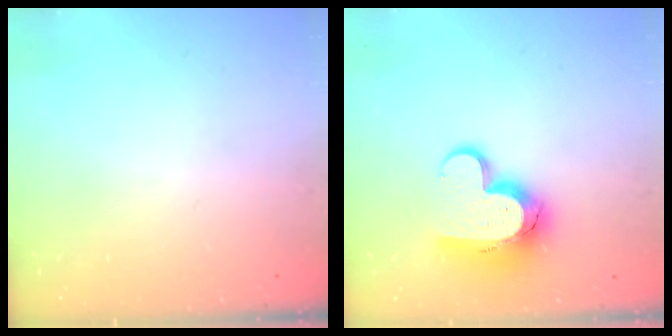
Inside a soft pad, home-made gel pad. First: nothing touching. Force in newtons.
{"total": 13.6, "press": 13.5, "slide": 1.3}